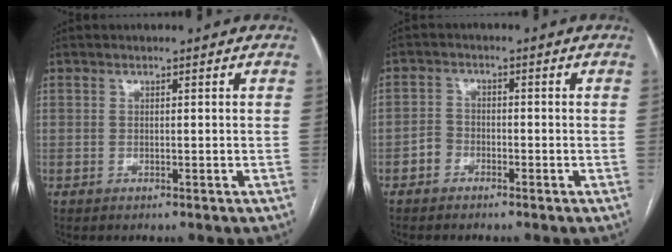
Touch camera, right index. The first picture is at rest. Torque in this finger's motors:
{"motor_torque": [0.26, -0.23, 0.04, 0.00]}